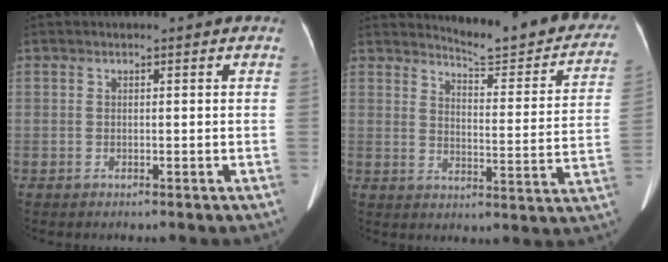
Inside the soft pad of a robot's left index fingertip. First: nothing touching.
{"total": 16.1, "force": [14.9, 2.1, 5.7], "torque": [-0.059, -0.065, 0.168]}